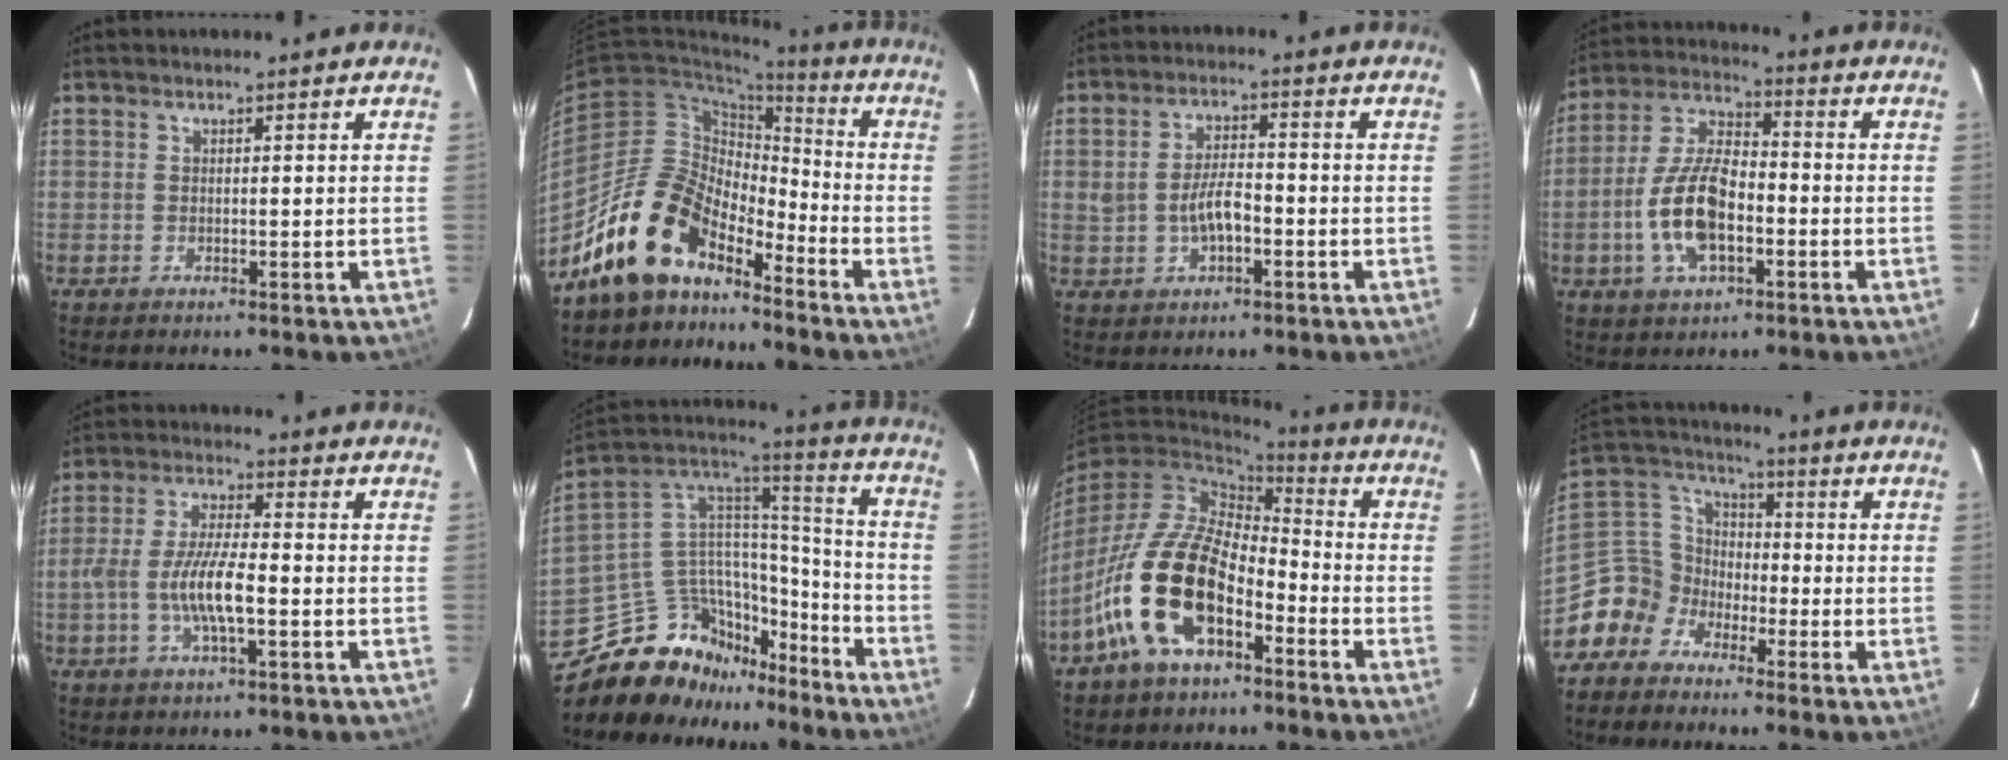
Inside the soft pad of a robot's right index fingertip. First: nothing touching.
{"total": 14.8, "force": [-11.6, 6.9, 6.1], "torque": [-0.117, 0.022, -0.213]}
{"total": 5.7, "force": [-1.2, 2.6, 4.9], "torque": [-0.094, 0.007, -0.013]}
{"total": 13.0, "force": [-3.5, 6.1, 11.0], "torque": [-0.230, 0.009, -0.065]}
{"total": 9.2, "force": [-2.4, 2.2, 8.7], "torque": [-0.176, 0.001, -0.046]}
{"total": 22.8, "force": [-17.5, 12.0, 8.3], "torque": [-0.176, 0.054, -0.280]}
{"total": 15.8, "force": [-8.3, 7.6, 11.0], "torque": [-0.217, 0.010, -0.156]}
{"total": 8.8, "force": [-6.1, 6.3, 0.9], "torque": [-0.042, 0.044, -0.144]}